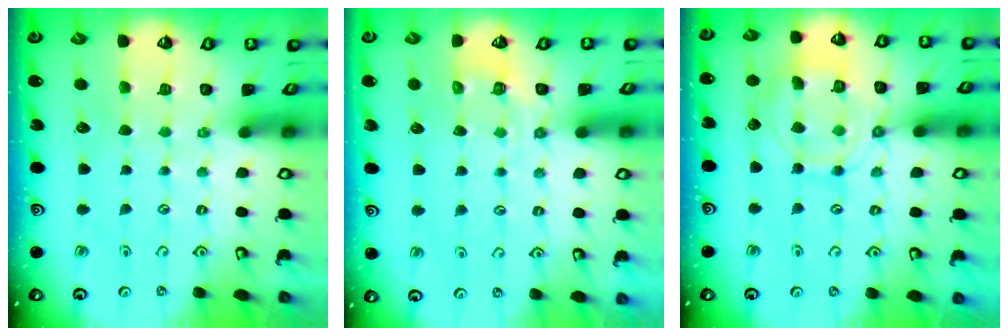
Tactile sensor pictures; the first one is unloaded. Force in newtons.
{"total": 4.9, "press": 4.8, "slide": 1.2}
{"total": 11.2, "press": 11.1, "slide": 1.1}